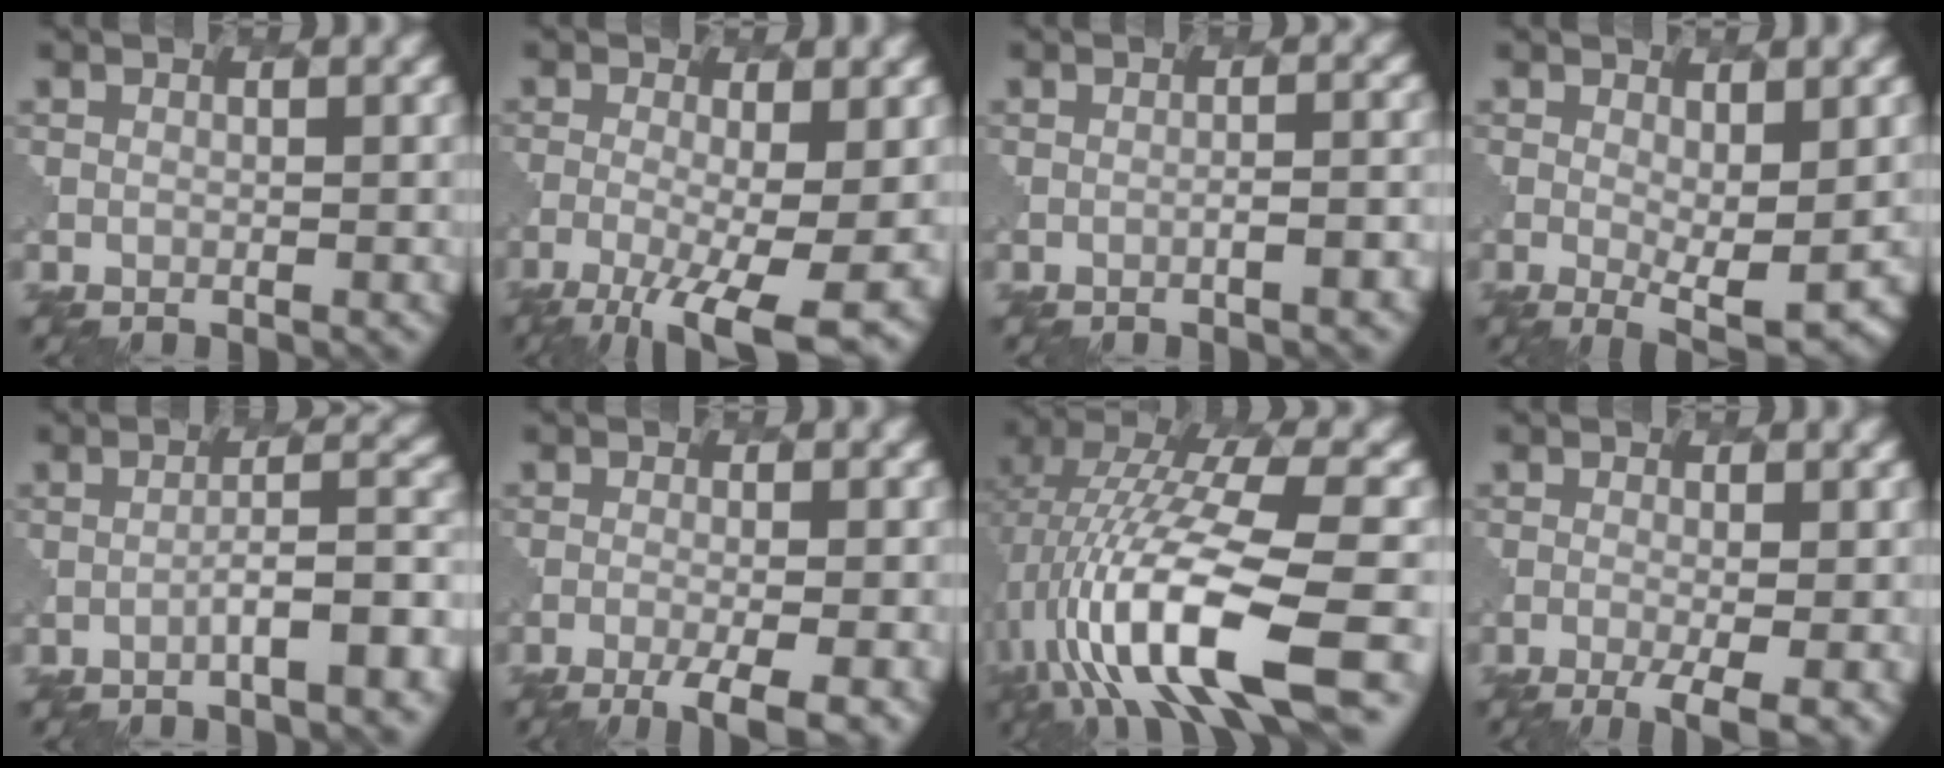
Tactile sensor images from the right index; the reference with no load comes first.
{"total": 9.2, "force": [-4.1, 2.8, 7.7], "torque": [-0.140, -0.025, -0.063]}
{"total": 2.9, "force": [-1.2, 0.9, 2.5], "torque": [-0.018, 0.020, -0.018]}
{"total": 3.7, "force": [-0.1, 0.9, 3.6], "torque": [-0.059, -0.017, 0.004]}
{"total": 5.5, "force": [-2.7, 1.1, 4.6], "torque": [-0.059, 0.020, -0.047]}
{"total": 5.6, "force": [-3.0, 1.4, 4.5], "torque": [-0.069, -0.006, -0.044]}
{"total": 13.1, "force": [-3.6, 3.6, 12.0], "torque": [-0.226, 0.012, -0.054]}
{"total": 5.4, "force": [-2.2, 1.6, 4.7], "torque": [-0.072, -0.010, -0.025]}